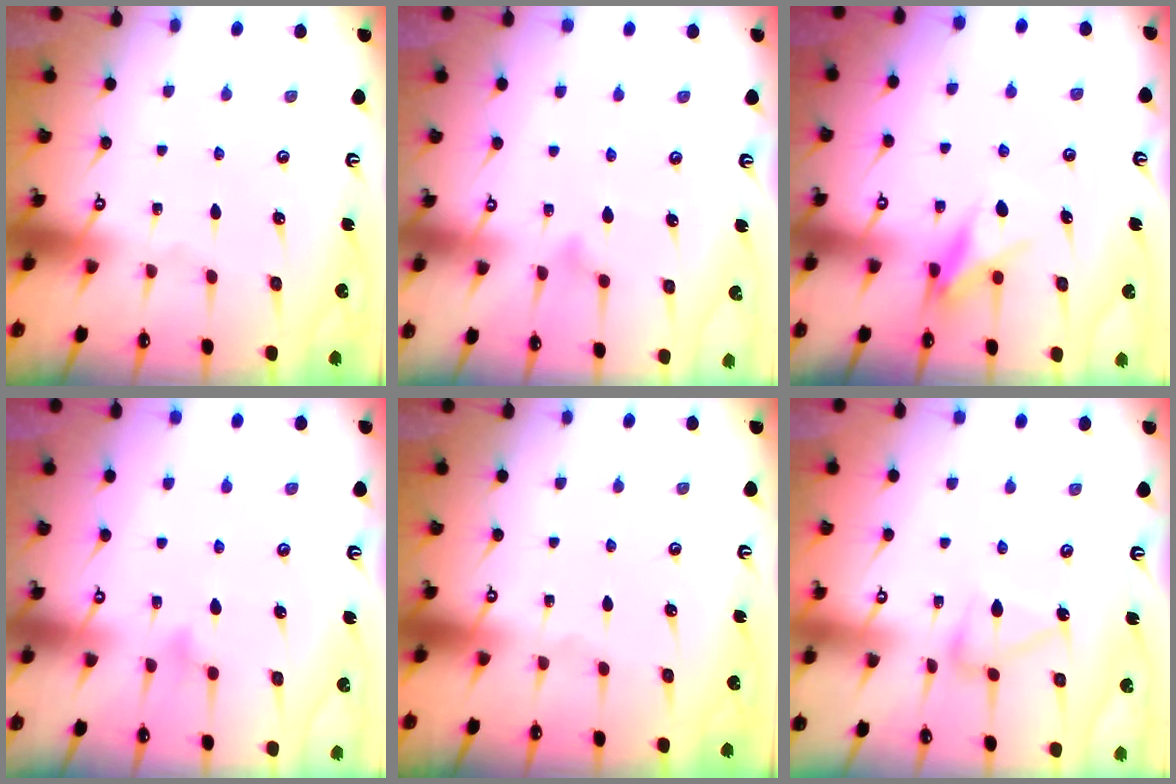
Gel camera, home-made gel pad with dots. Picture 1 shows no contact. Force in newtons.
{"total": 9.7, "press": 9.7, "slide": 0.3}
{"total": 6.8, "press": 6.7, "slide": 0.7}
{"total": 5.9, "press": 5.9, "slide": 0.3}
{"total": 0.0}
{"total": 8.1, "press": 8.1, "slide": 0.5}